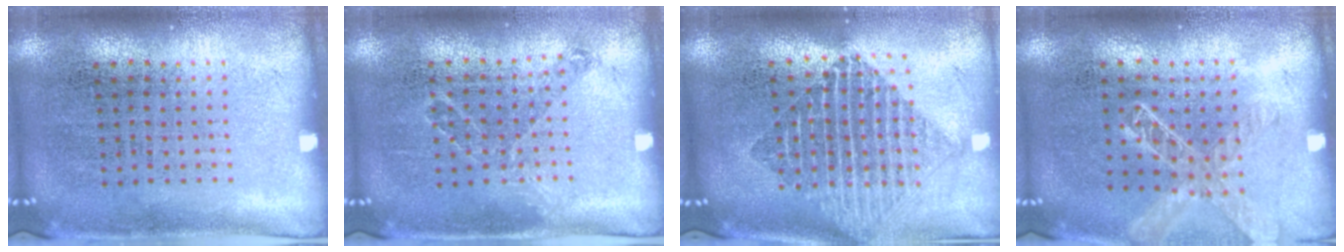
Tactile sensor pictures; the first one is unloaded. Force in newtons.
{"total": 0.8, "press": 0.8, "slide": 0.3}
{"total": 1.9, "press": 1.6, "slide": 1.1}
{"total": 1.4, "press": 1.3, "slide": 0.5}